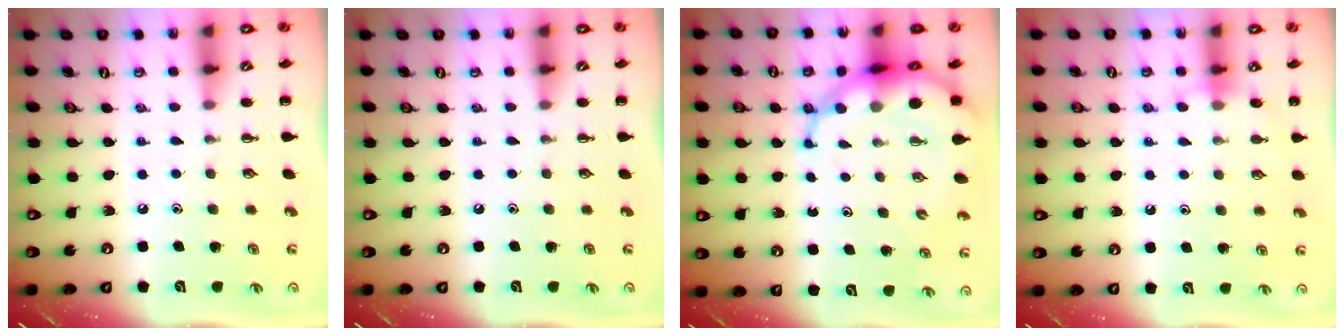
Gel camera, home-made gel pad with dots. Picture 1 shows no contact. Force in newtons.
{"total": 0.0}
{"total": 9.7, "press": 9.3, "slide": 2.9}
{"total": 7.9, "press": 7.4, "slide": 2.6}